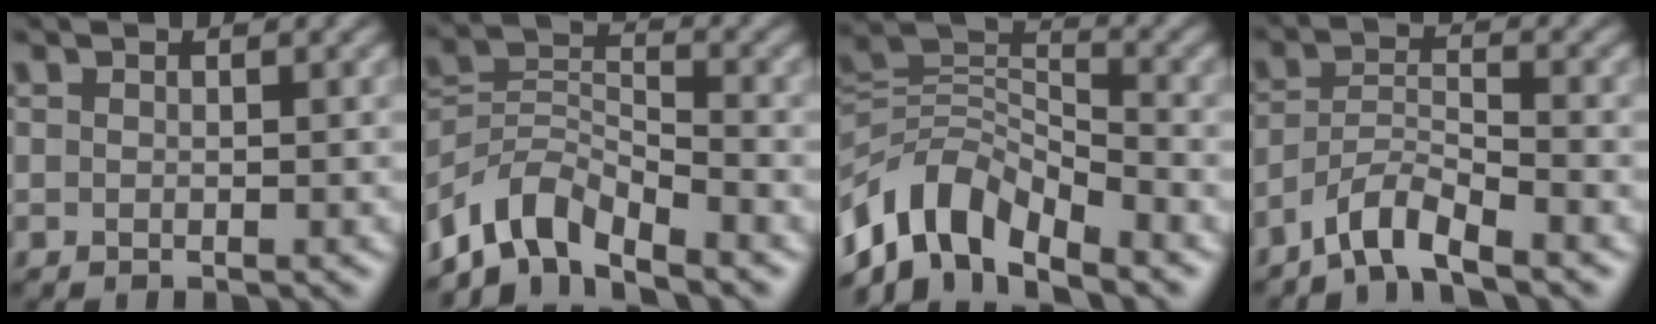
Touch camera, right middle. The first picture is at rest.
{"total": 5.9, "force": [-4.8, 2.2, 2.6], "torque": [-0.041, -0.001, -0.102]}
{"total": 8.7, "force": [-5.6, 4.3, 5.1], "torque": [-0.084, 0.000, -0.115]}
{"total": 4.0, "force": [-3.3, 0.6, 2.2], "torque": [-0.038, 0.005, -0.074]}